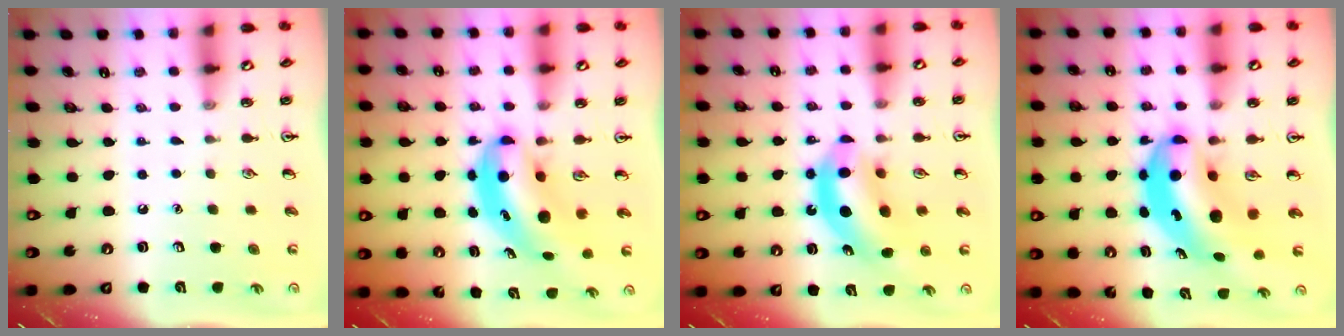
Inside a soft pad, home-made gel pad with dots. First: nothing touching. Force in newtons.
{"total": 7.1, "press": 6.9, "slide": 1.8}
{"total": 11.0, "press": 10.5, "slide": 3.4}
{"total": 9.2, "press": 8.8, "slide": 2.5}